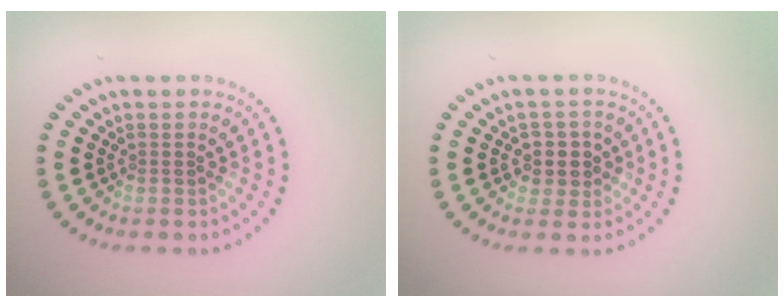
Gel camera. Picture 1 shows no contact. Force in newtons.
{"total": 2.6, "press": 2.3, "slide": 1.1}